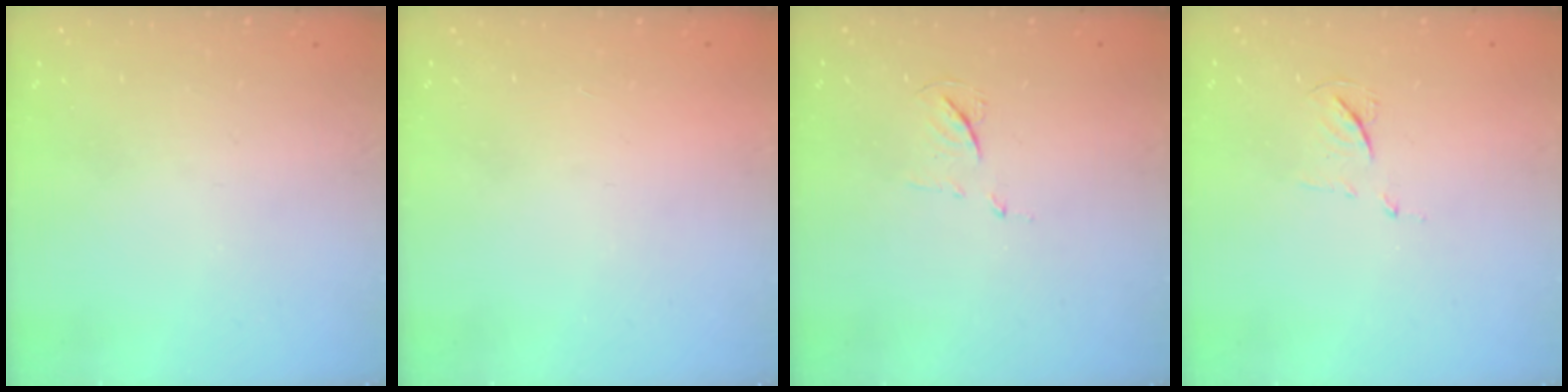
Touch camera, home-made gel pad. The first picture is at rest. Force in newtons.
{"total": 1.5, "press": 1.5, "slide": 0.1}
{"total": 5.6, "press": 5.6, "slide": 0.8}
{"total": 5.6, "press": 5.6, "slide": 0.8}